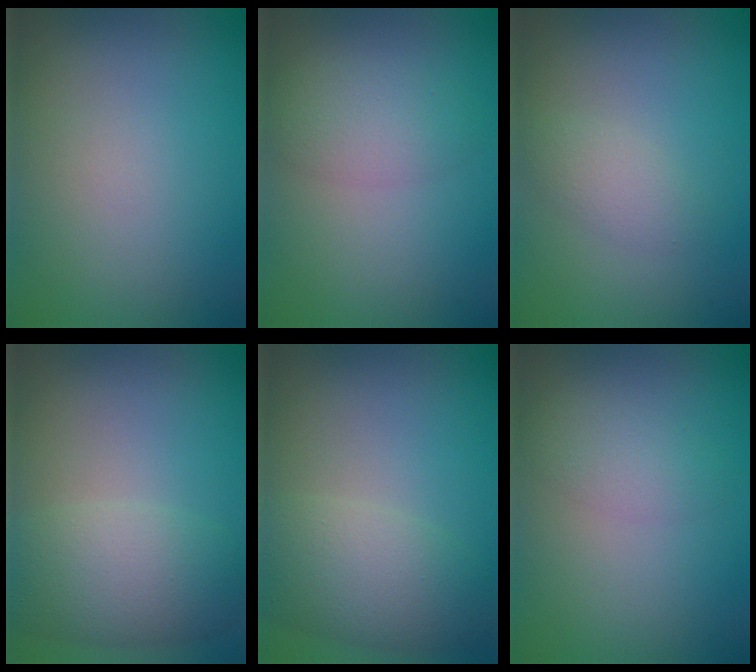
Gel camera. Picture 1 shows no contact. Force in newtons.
{"total": 2.7, "press": 2.7, "slide": 0.2}
{"total": 1.7, "press": 1.7, "slide": 0.0}
{"total": 5.2, "press": 5.2, "slide": 0.5}
{"total": 5.2, "press": 5.2, "slide": 0.3}
{"total": 1.8, "press": 1.8, "slide": 0.1}